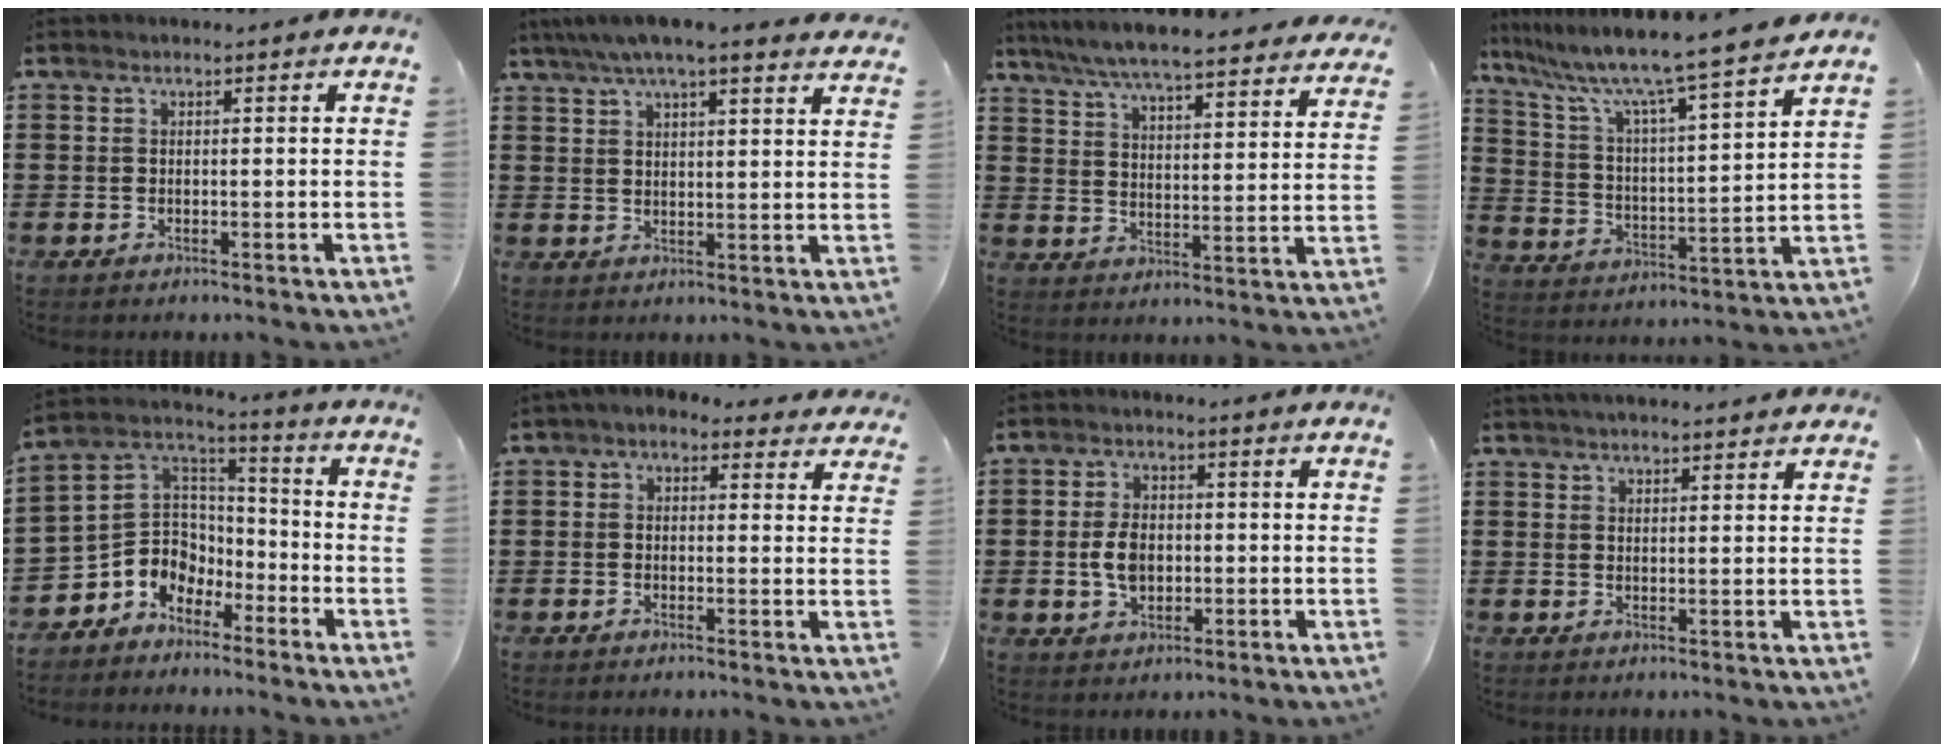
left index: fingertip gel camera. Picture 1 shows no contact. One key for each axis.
{"total": 5.8, "fx": 5.0, "fy": 0.5, "fz": 3.0, "tx": -0.071, "ty": -0.009, "tz": 0.087}
{"total": 6.5, "fx": 6.1, "fy": 0.0, "fz": 2.0, "tx": -0.068, "ty": -0.041, "tz": 0.106}
{"total": 8.4, "fx": 7.4, "fy": -0.6, "fz": 4.1, "tx": -0.112, "ty": -0.061, "tz": 0.114}
{"total": 6.9, "fx": -3.7, "fy": 5.9, "fz": 0.0, "tx": -0.033, "ty": 0.001, "tz": -0.073}
{"total": 1.9, "fx": 1.0, "fy": 1.3, "fz": 0.9, "tx": -0.025, "ty": 0.006, "tz": 0.017}
{"total": 4.9, "fx": -0.4, "fy": 3.2, "fz": 3.7, "tx": -0.087, "ty": 0.004, "tz": -0.012}
{"total": 2.5, "fx": 2.5, "fy": -0.1, "fz": 0.3, "tx": -0.013, "ty": -0.001, "tz": 0.048}